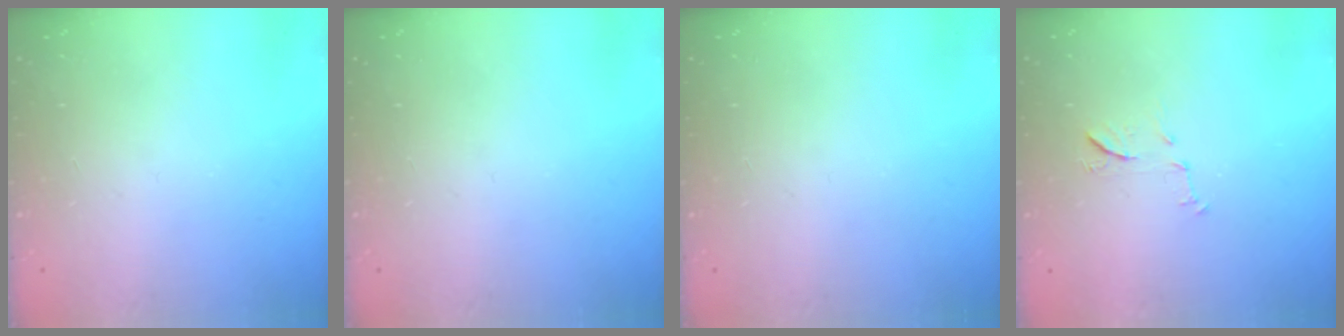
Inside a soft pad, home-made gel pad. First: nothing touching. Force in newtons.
{"total": 0.0}
{"total": 0.0}
{"total": 7.4, "press": 7.3, "slide": 0.6}